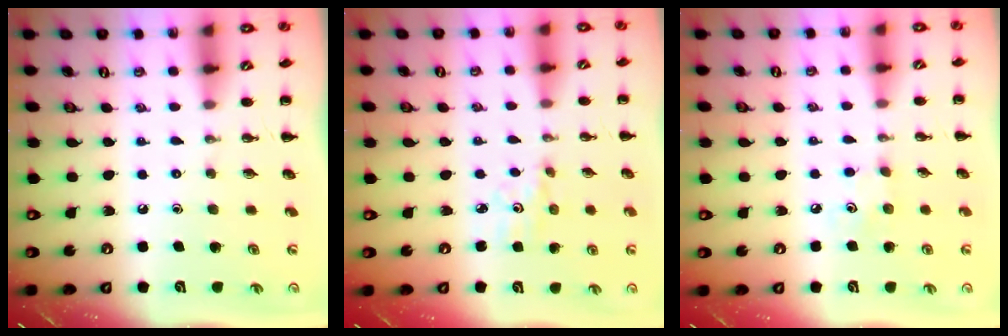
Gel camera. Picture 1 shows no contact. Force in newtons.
{"total": 3.4, "press": 3.2, "slide": 1.1}
{"total": 3.6, "press": 3.5, "slide": 1.0}